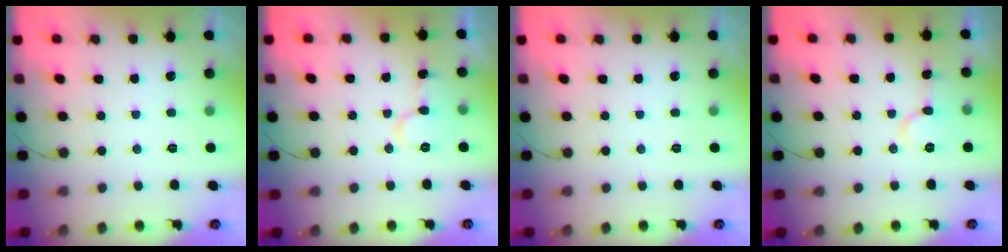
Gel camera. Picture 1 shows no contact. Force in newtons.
{"total": 9.1, "press": 9.0, "slide": 0.8}
{"total": 0.0}
{"total": 8.1, "press": 8.1, "slide": 0.8}